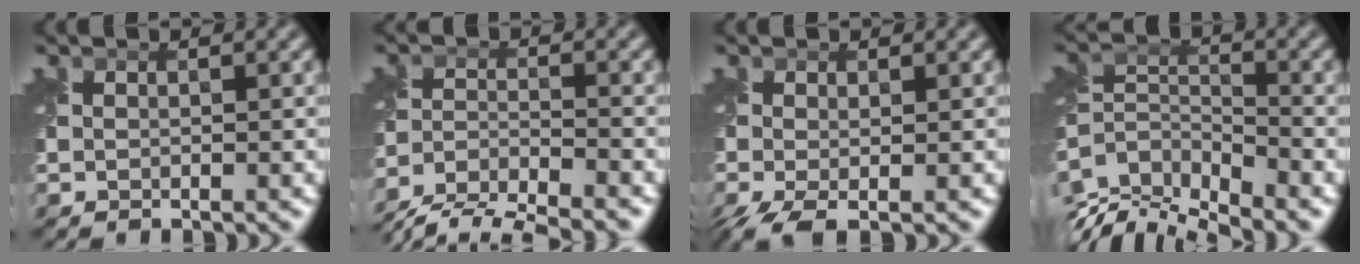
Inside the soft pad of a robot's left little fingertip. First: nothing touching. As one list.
[{"total": 7.7, "force": [-7.3, 1.4, 2.2], "torque": [-0.052, -0.027, -0.124]}, {"total": 3.1, "force": [-1.4, 0.9, 2.5], "torque": [-0.062, -0.009, -0.030]}, {"total": 8.3, "force": [-6.0, 3.0, 4.8], "torque": [-0.106, -0.012, -0.112]}]